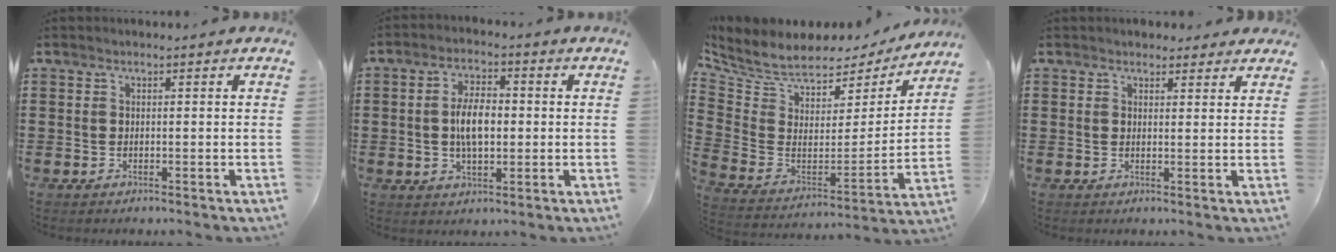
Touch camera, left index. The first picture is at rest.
{"total": 6.1, "force": [-0.1, 2.9, 5.3], "torque": [-0.107, -0.001, -0.009]}
{"total": 6.1, "force": [5.1, 2.7, 1.9], "torque": [-0.072, -0.042, 0.088]}
{"total": 2.2, "force": [2.0, 1.0, 0.3], "torque": [-0.003, 0.001, 0.036]}